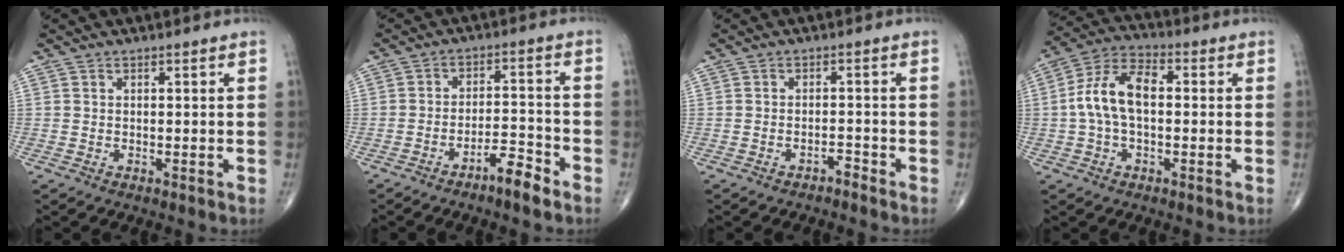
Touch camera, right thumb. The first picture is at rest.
{"total": 6.9, "force": [-4.5, 1.4, 5.1], "torque": [-0.085, 0.033, -0.074]}
{"total": 1.5, "force": [-1.4, 0.5, 0.4], "torque": [-0.002, 0.009, -0.022]}
{"total": 10.4, "force": [0.0, 5.8, 8.6], "torque": [-0.173, 0.034, -0.006]}